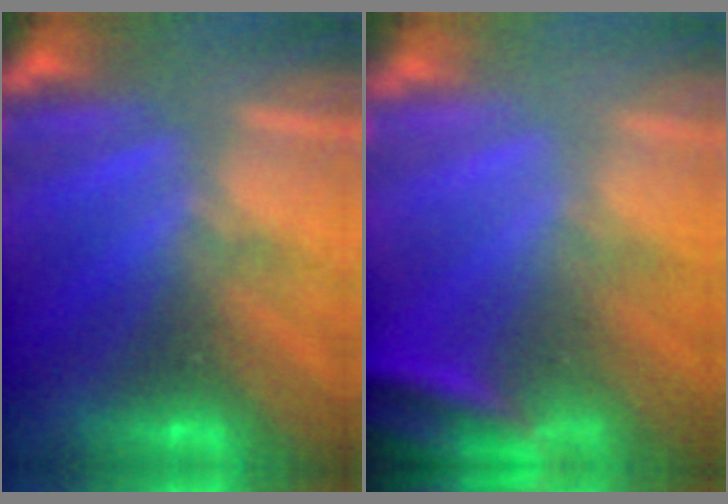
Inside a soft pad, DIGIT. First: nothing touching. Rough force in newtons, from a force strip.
{"total": 3.5}